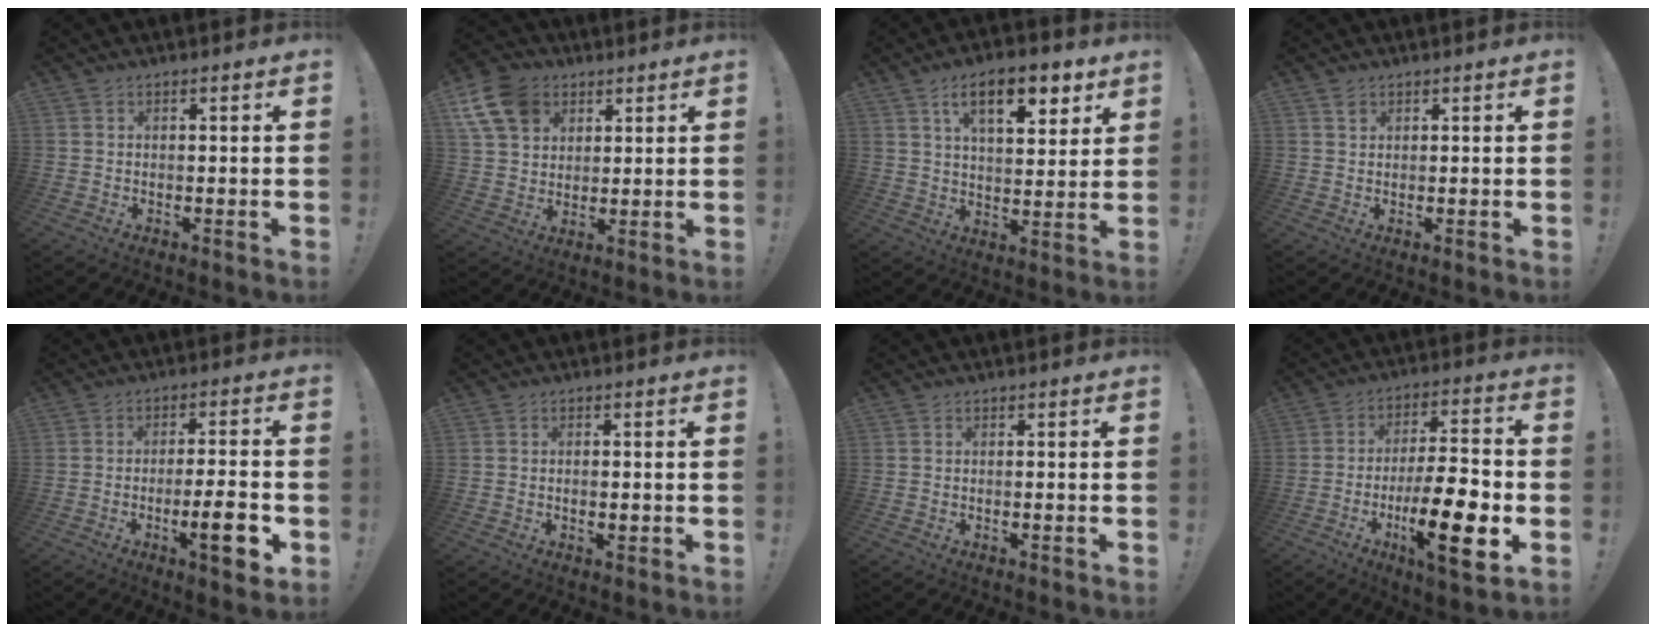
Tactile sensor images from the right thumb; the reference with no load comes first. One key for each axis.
{"total": 13.4, "fx": 6.2, "fy": 10.0, "fz": 6.3, "tx": -0.109, "ty": -0.025, "tz": 0.125}
{"total": 13.9, "fx": 7.3, "fy": 6.0, "fz": 10.2, "tx": -0.142, "ty": -0.027, "tz": 0.119}
{"total": 1.3, "fx": 0.8, "fy": 0.8, "fz": 0.6, "tx": -0.001, "ty": -0.003, "tz": 0.013}
{"total": 11.2, "fx": -4.1, "fy": 1.8, "fz": 10.3, "tx": -0.136, "ty": 0.006, "tz": -0.064}
{"total": 1.9, "fx": -0.5, "fy": 0.9, "fz": 1.6, "tx": -0.016, "ty": -0.001, "tz": -0.010}
{"total": 0.6, "fx": -0.3, "fy": -0.2, "fz": 0.4, "tx": -0.013, "ty": 0.002, "tz": -0.005}
{"total": 19.2, "fx": -6.1, "fy": 5.3, "fz": 17.4, "tx": -0.283, "ty": 0.020, "tz": -0.094}